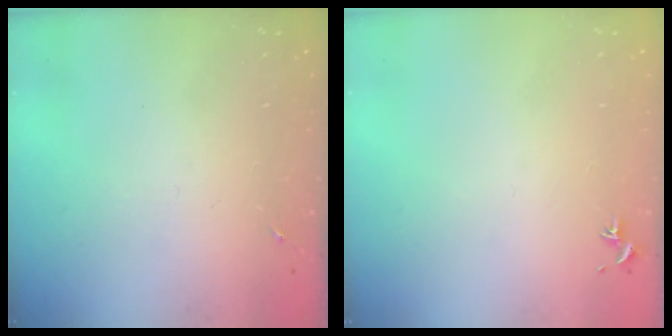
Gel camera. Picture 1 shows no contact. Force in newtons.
{"total": 0.8, "press": 0.7, "slide": 0.3}